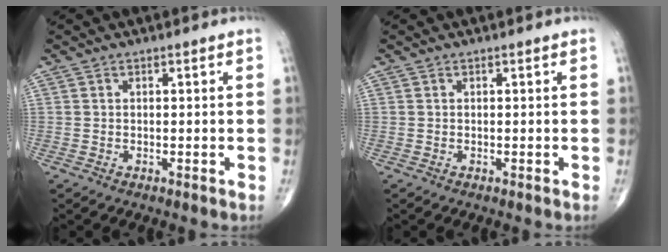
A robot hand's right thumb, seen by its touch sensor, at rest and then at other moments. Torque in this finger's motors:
{"motor_torque": [0.03, 0.04, -0.02, 0.02, 0.00]}